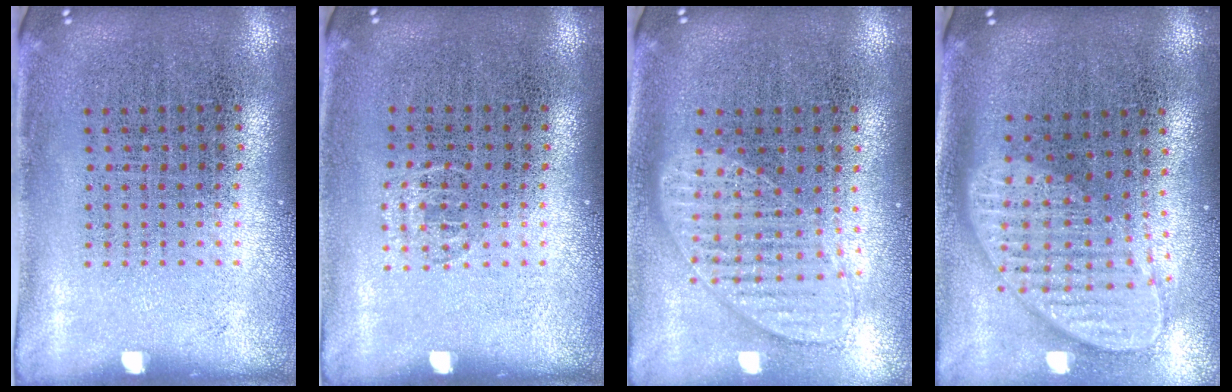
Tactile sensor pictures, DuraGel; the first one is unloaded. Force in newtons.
{"total": 0.5, "press": 0.4, "slide": 0.3}
{"total": 1.0, "press": 1.0, "slide": 0.2}
{"total": 2.0, "press": 1.6, "slide": 1.2}